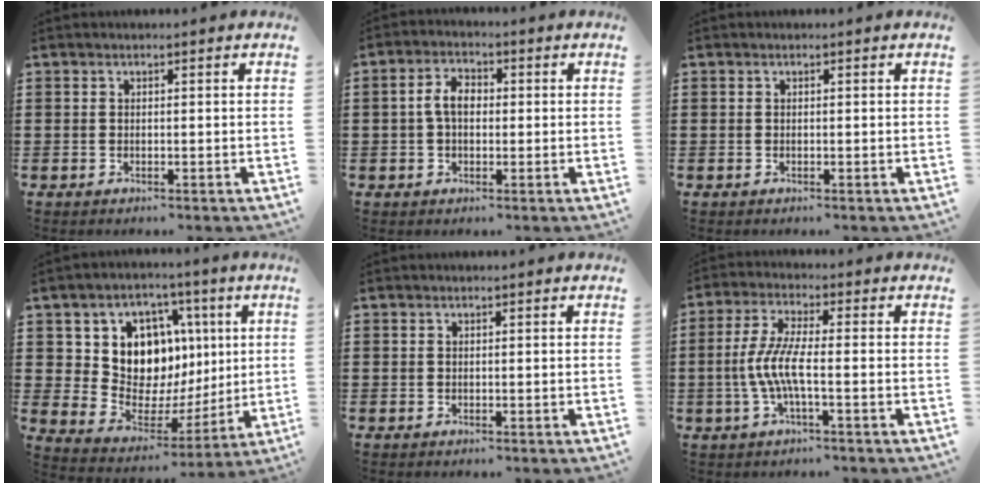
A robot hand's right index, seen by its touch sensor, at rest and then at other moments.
{"total": 4.4, "force": [0.1, 2.6, 3.5], "torque": [-0.080, 0.007, -0.002]}
{"total": 0.0}
{"total": 11.4, "force": [4.0, 9.2, 5.4], "torque": [-0.121, -0.025, 0.083]}
{"total": 0.0}
{"total": 6.4, "force": [-1.6, 1.1, 6.1], "torque": [-0.151, -0.019, -0.040]}